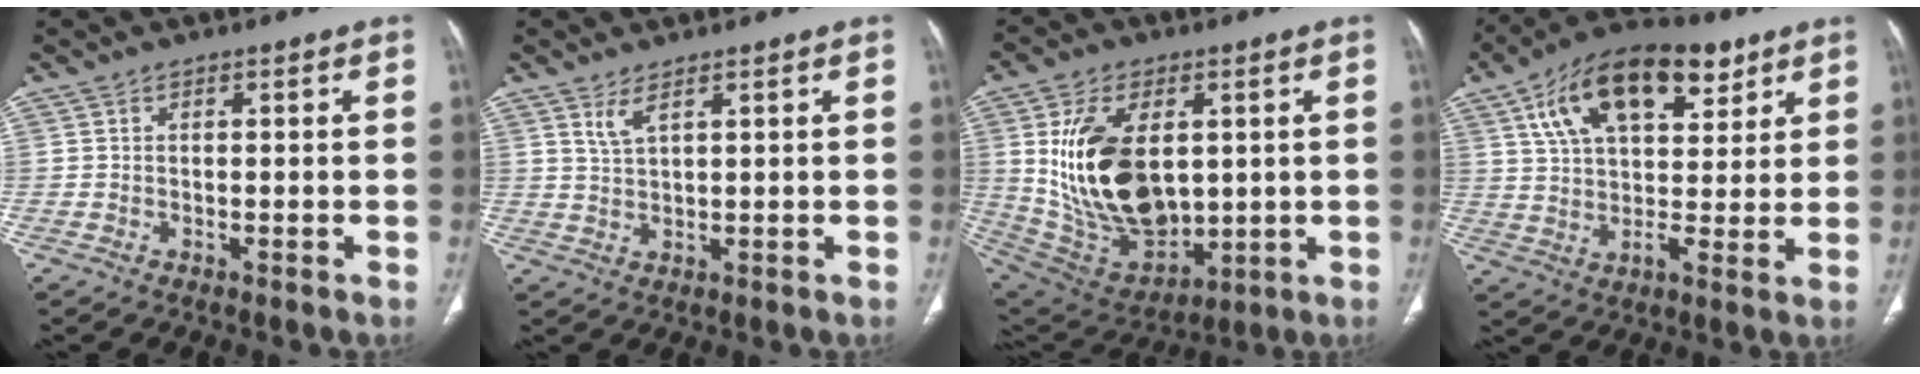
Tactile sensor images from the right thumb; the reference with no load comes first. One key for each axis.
{"total": 2.7, "fx": 1.8, "fy": 0.5, "fz": 2.0, "tx": -0.045, "ty": -0.011, "tz": 0.045}
{"total": 22.2, "fx": 2.8, "fy": 13.4, "fz": 17.5, "tx": -0.304, "ty": -0.019, "tz": 0.077}
{"total": 19.4, "fx": 9.3, "fy": 9.9, "fz": 13.9, "tx": -0.204, "ty": -0.002, "tz": 0.156}